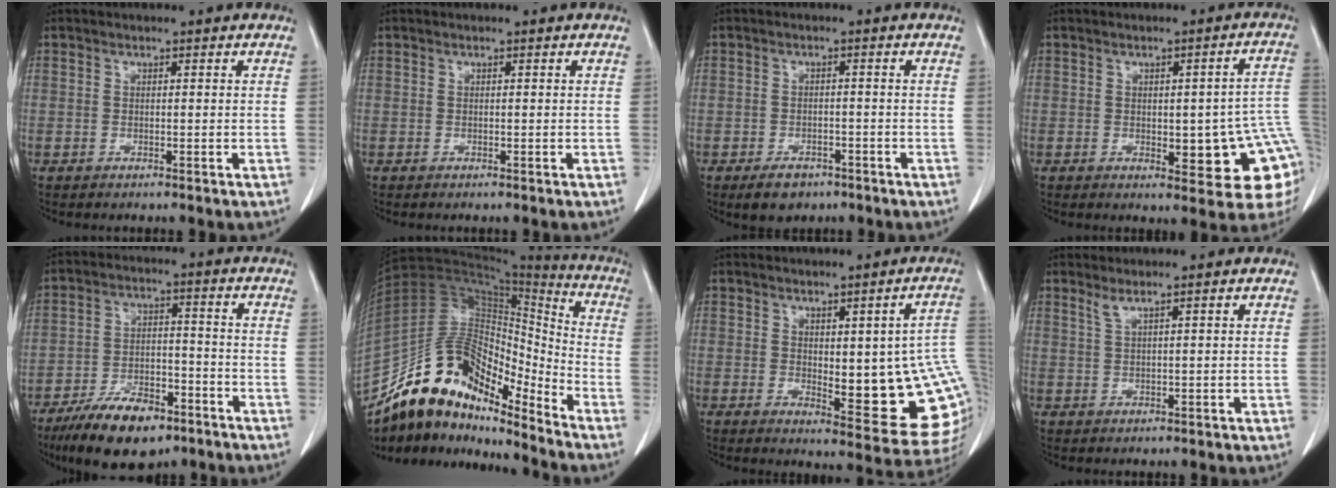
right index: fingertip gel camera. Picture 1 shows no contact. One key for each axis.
{"total": 0.0}
{"total": 4.0, "fx": -2.7, "fy": 2.4, "fz": 1.8, "tx": -0.028, "ty": 0.001, "tz": -0.034}
{"total": 14.2, "fx": -1.6, "fy": 4.1, "fz": 13.5, "tx": -0.120, "ty": 0.012, "tz": -0.004}
{"total": 12.2, "fx": -8.4, "fy": 4.9, "fz": 7.4, "tx": -0.128, "ty": -0.004, "tz": -0.143}
{"total": 17.8, "fx": -14.1, "fy": 5.9, "fz": 9.3, "tx": -0.151, "ty": 0.064, "tz": -0.248}
{"total": 15.7, "fx": 0.4, "fy": 4.2, "fz": 15.1, "tx": -0.145, "ty": -0.003, "tz": 0.017}
{"total": 1.6, "fx": 1.1, "fy": -0.4, "fz": 1.0, "tx": -0.027, "ty": -0.003, "tz": 0.027}